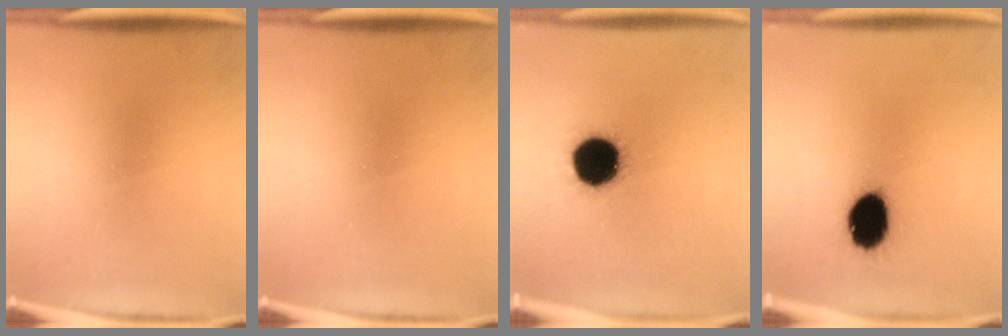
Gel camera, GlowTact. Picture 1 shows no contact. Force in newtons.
{"total": 0.0}
{"total": 19.1}
{"total": 12.2}